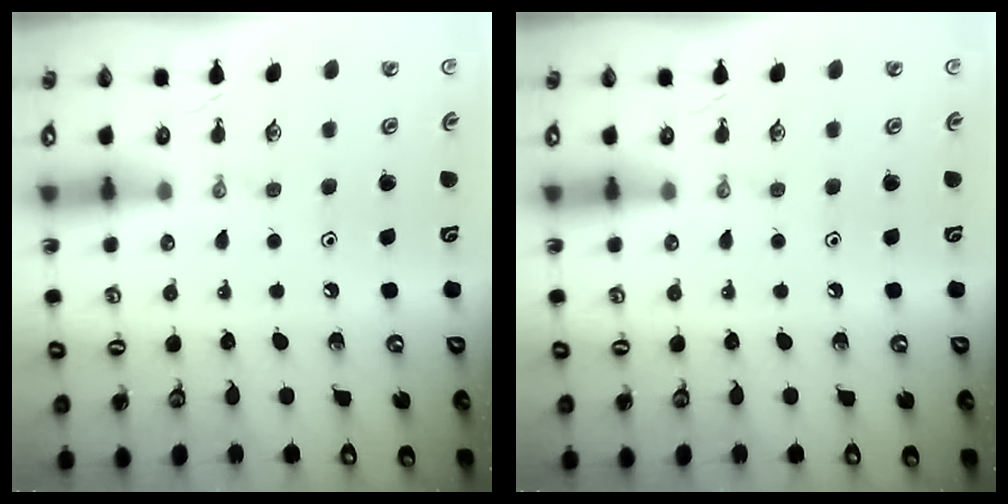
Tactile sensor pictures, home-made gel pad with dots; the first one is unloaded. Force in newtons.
{"total": 0.0}